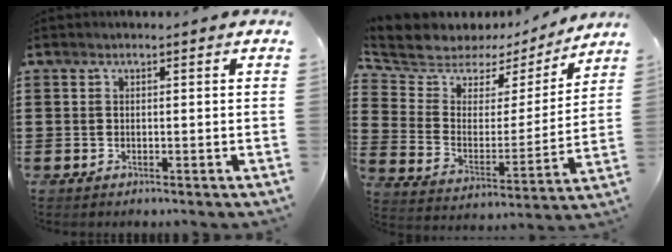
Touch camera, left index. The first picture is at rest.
{"total": 6.0, "force": [5.4, 2.6, 0.3], "torque": [-0.050, -0.040, 0.091]}